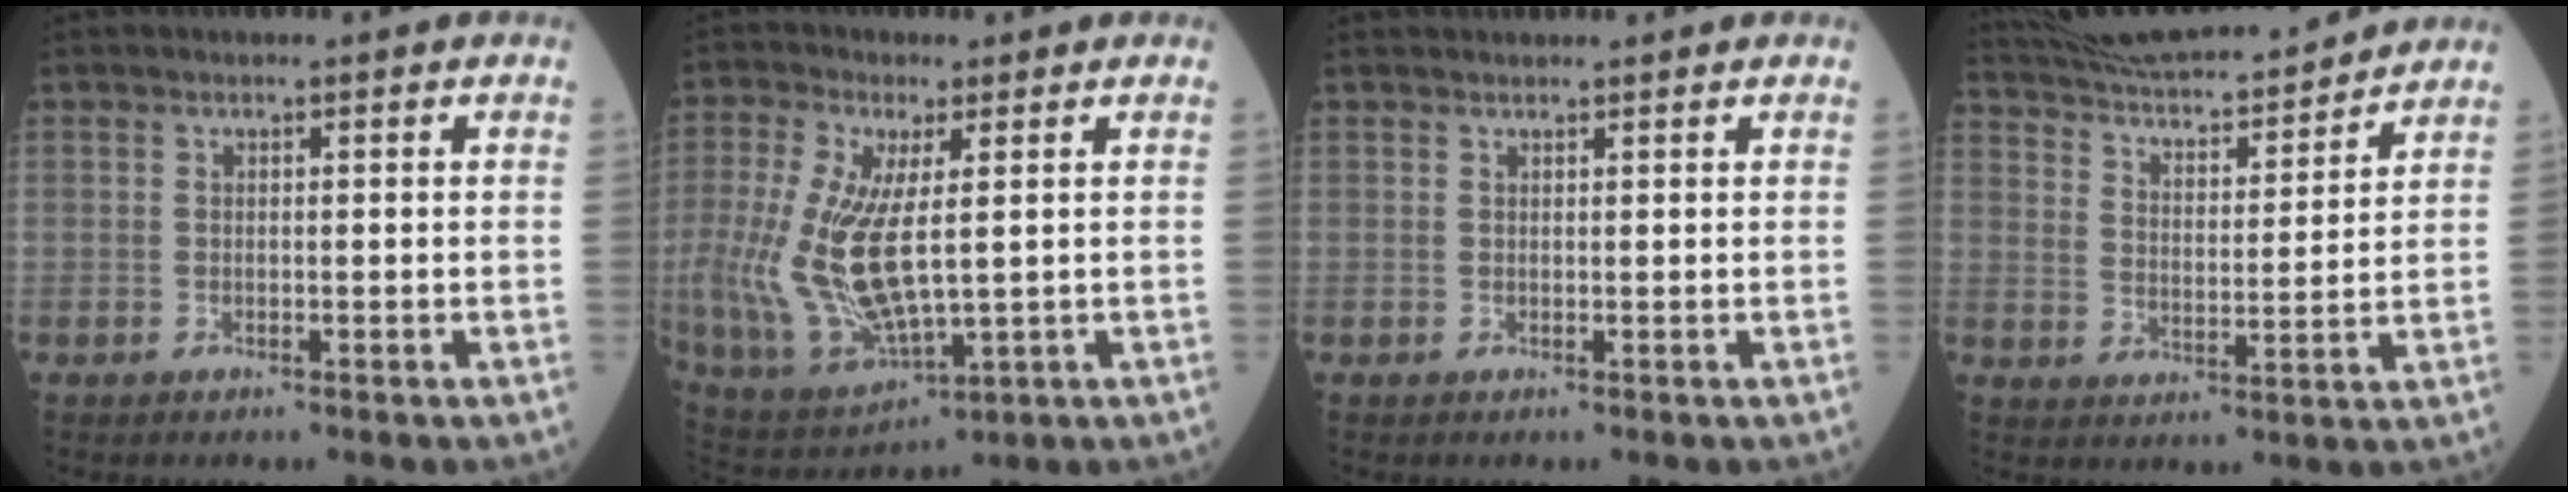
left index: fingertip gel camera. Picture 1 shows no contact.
{"total": 13.3, "force": [0.4, 4.6, 12.5], "torque": [-0.280, -0.011, 0.028]}
{"total": 2.3, "force": [2.3, 0.0, 0.5], "torque": [-0.004, 0.019, 0.030]}
{"total": 19.6, "force": [18.4, 2.4, 6.3], "torque": [-0.108, 0.012, 0.285]}